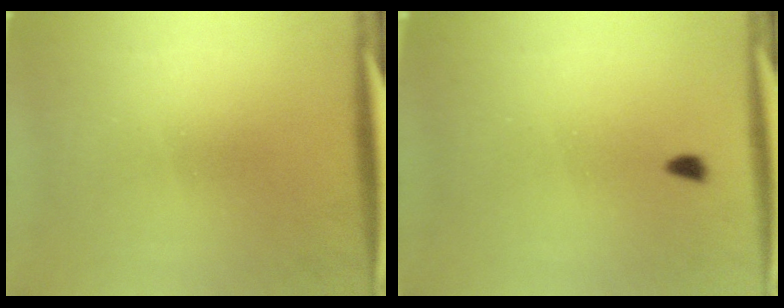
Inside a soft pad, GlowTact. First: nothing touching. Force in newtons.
{"total": 1.1}